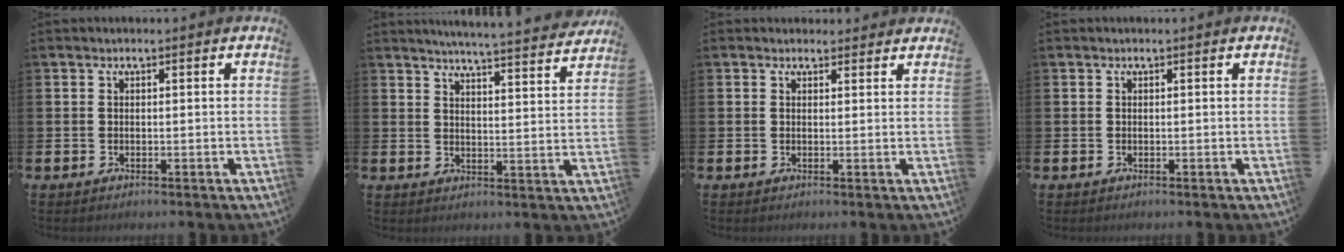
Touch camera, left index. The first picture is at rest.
{"total": 5.5, "force": [5.4, -0.6, 0.8], "torque": [-0.018, -0.045, 0.090]}
{"total": 1.5, "force": [1.4, 0.7, 0.0], "torque": [0.016, -0.004, 0.021]}
{"total": 0.0}